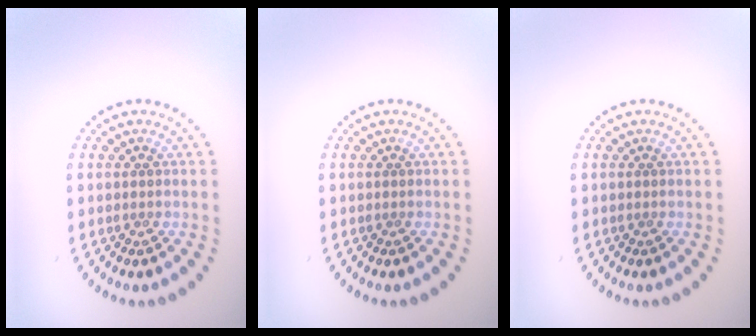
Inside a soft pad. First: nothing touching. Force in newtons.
{"total": 0.0}
{"total": 0.0}